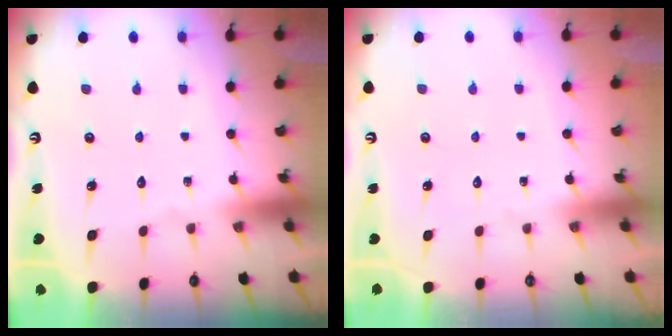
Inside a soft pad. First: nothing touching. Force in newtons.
{"total": 0.0}